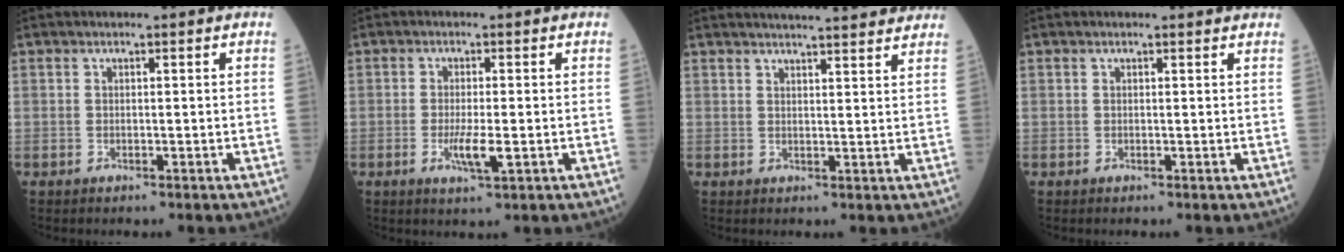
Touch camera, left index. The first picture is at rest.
{"total": 3.8, "force": [-1.0, 0.5, 3.6], "torque": [-0.074, -0.007, -0.016]}
{"total": 12.9, "force": [11.9, 1.2, 4.9], "torque": [-0.062, 0.015, 0.137]}
{"total": 1.5, "force": [1.5, 0.2, 0.2], "torque": [-0.010, 0.002, 0.010]}